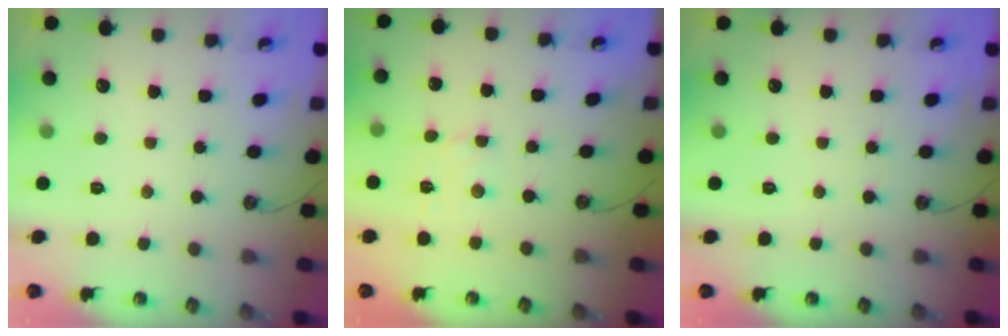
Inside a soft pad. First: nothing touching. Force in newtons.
{"total": 2.6, "press": 2.6, "slide": 0.6}
{"total": 0.0}